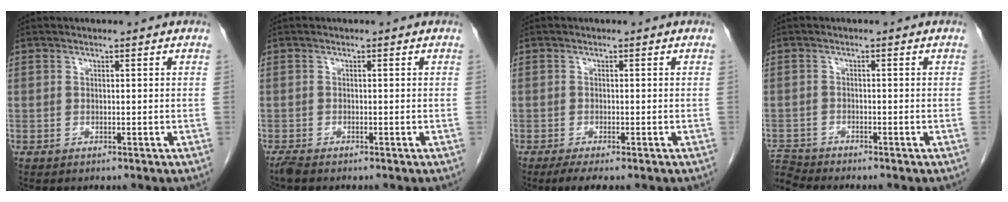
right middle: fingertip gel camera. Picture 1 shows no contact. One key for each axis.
{"total": 1.2, "fx": -1.1, "fy": 0.1, "fz": 0.6, "tx": -0.021, "ty": -0.005, "tz": -0.024}
{"total": 3.0, "fx": -2.1, "fy": 0.5, "fz": 2.0, "tx": -0.036, "ty": -0.009, "tz": -0.034}
{"total": 3.6, "fx": -3.4, "fy": -0.5, "fz": -0.8, "tx": 0.012, "ty": -0.010, "tz": -0.064}